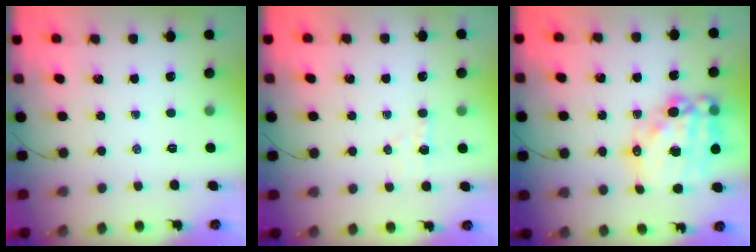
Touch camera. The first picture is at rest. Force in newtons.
{"total": 3.1, "press": 3.1, "slide": 0.5}
{"total": 20.9, "press": 20.4, "slide": 4.6}